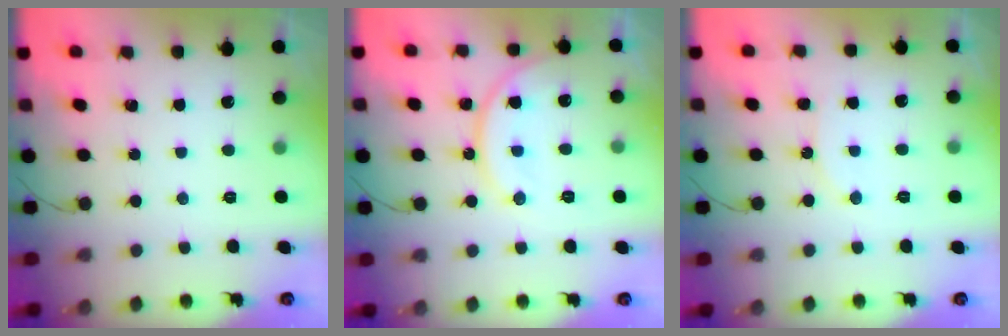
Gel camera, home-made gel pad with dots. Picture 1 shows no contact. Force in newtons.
{"total": 14.0, "press": 13.6, "slide": 3.2}
{"total": 8.1, "press": 7.7, "slide": 2.5}